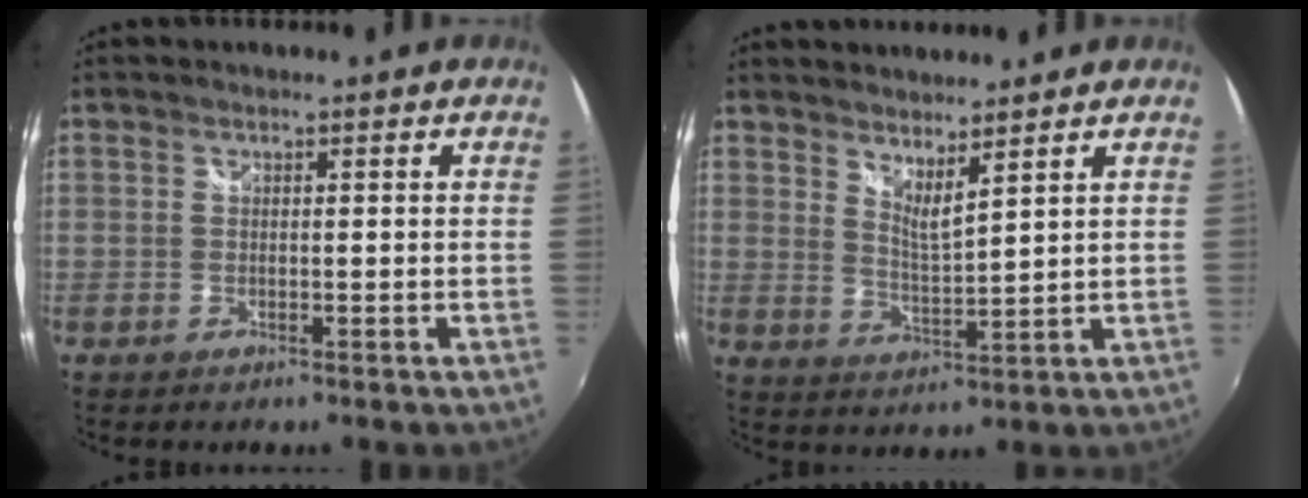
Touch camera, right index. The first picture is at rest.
{"total": 5.4, "force": [4.8, 0.2, 2.6], "torque": [-0.039, -0.009, 0.074]}